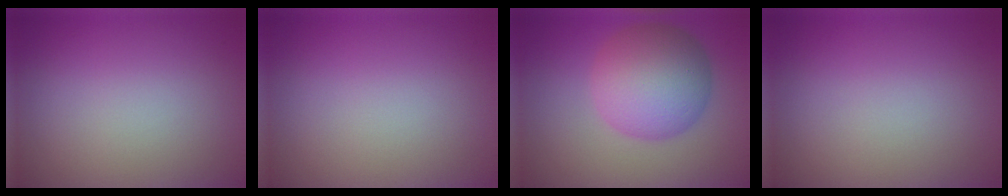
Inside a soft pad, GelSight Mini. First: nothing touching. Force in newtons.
{"total": 0.0}
{"total": 7.8, "press": 7.8, "slide": 0.2}
{"total": 0.0}